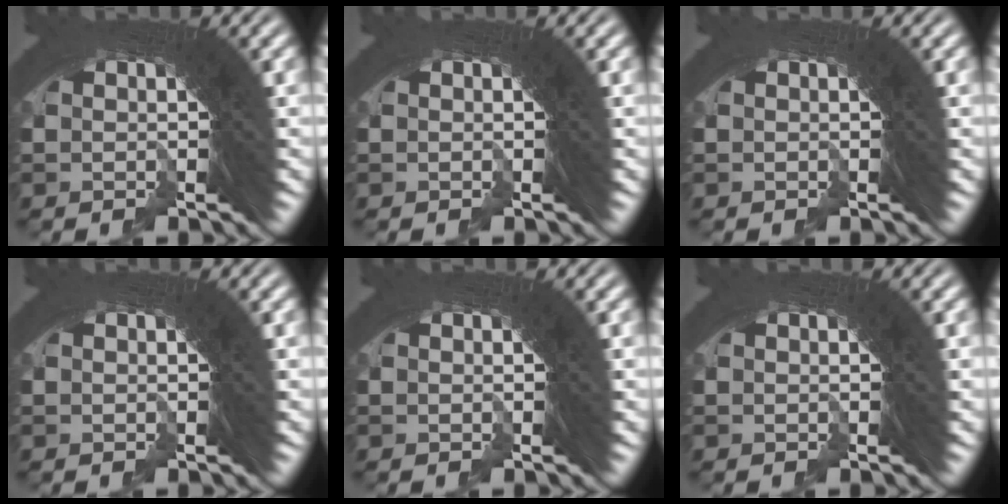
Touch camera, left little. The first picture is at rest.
{"total": 0.0}
{"total": 0.0}
{"total": 0.0}
{"total": 0.0}
{"total": 0.0}